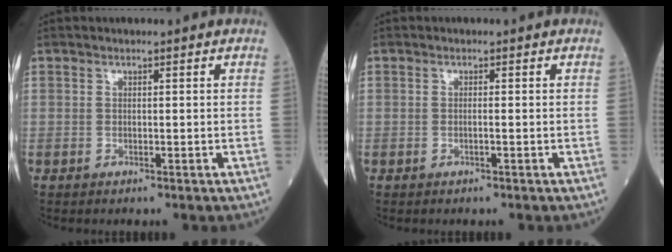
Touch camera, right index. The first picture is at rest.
{"total": 0.8, "force": [-0.2, -0.2, 0.7], "torque": [-0.016, 0.000, -0.003]}